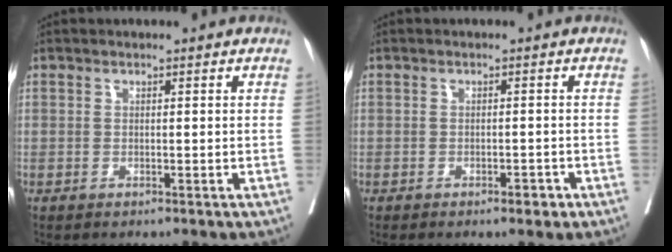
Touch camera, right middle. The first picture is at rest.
{"total": 1.8, "force": [-1.2, 0.6, 1.2], "torque": [-0.019, 0.000, -0.015]}